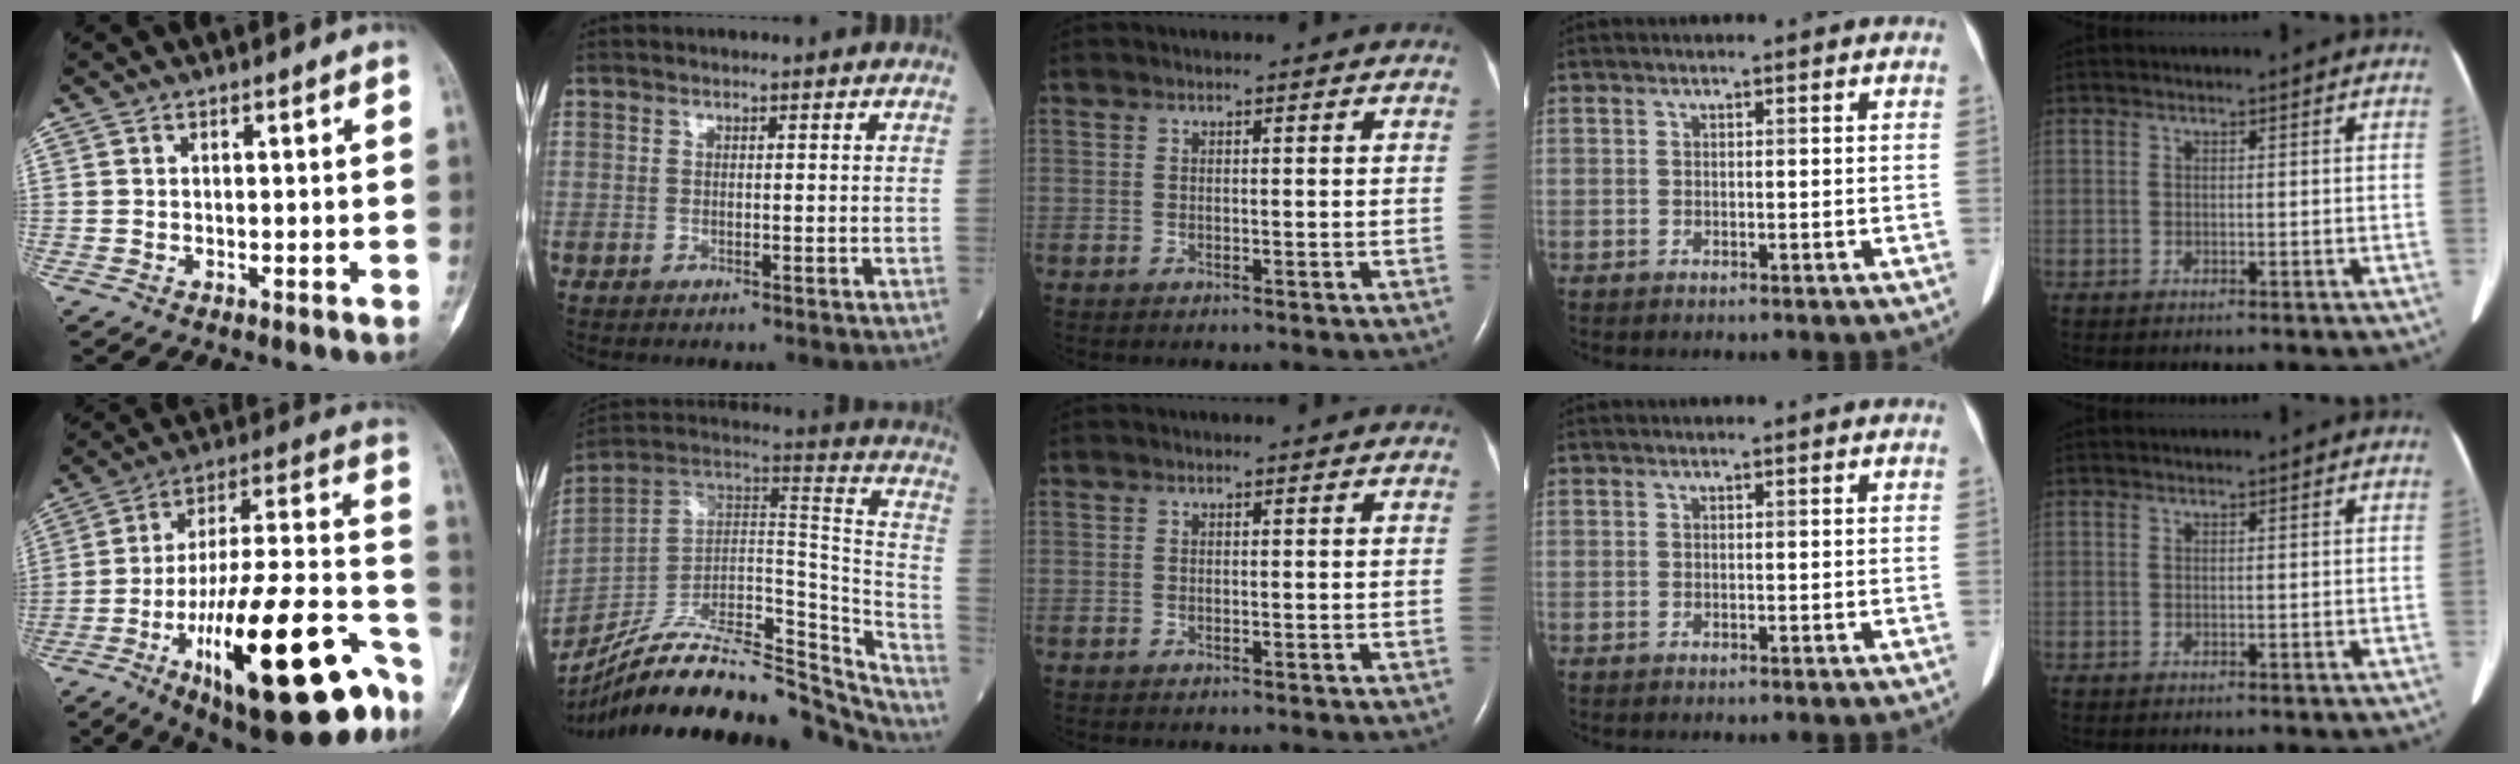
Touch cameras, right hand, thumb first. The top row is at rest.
{"thumb": {"total": 31.7, "force": [-15.2, 9.8, 26.1], "torque": [-0.358, 0.076, -0.231]}, "index": {"total": 32.0, "force": [-27.5, 8.0, 14.3], "torque": [-0.196, 0.011, -0.405]}}